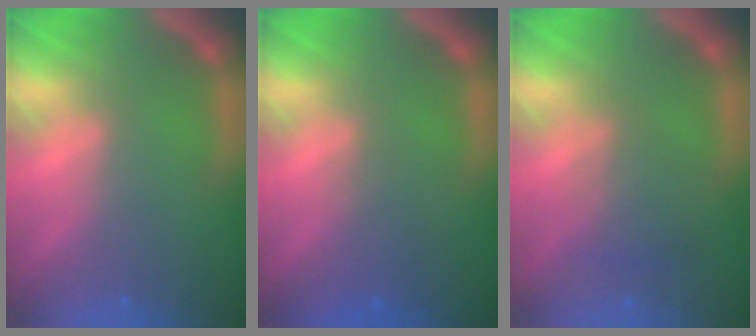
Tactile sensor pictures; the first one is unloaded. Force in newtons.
{"total": 1.9}
{"total": 2.5}